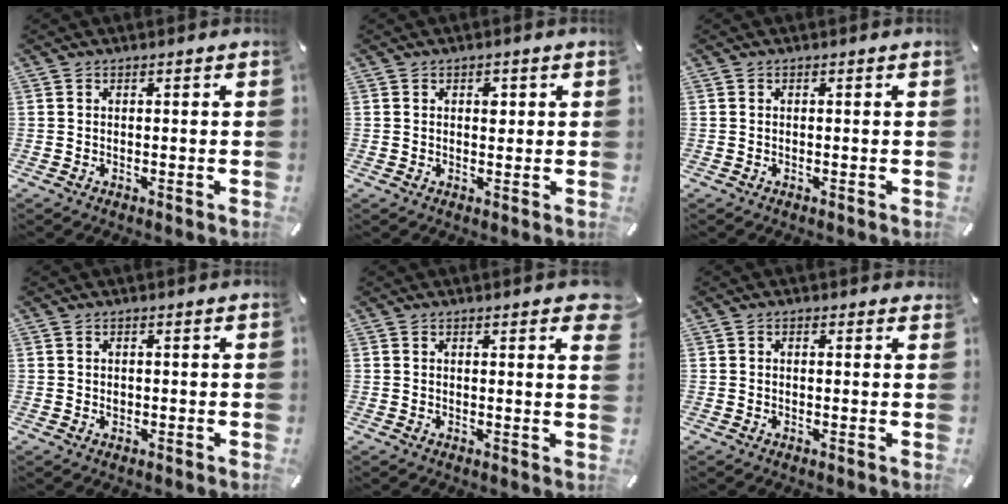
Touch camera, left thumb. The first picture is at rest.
{"total": 2.2, "force": [0.7, 1.6, 1.4], "torque": [-0.007, -0.004, 0.006]}
{"total": 0.0}
{"total": 0.6, "force": [0.1, 0.5, 0.2], "torque": [-0.006, 0.001, 0.002]}
{"total": 2.6, "force": [1.8, 0.5, 1.7], "torque": [-0.016, -0.014, 0.027]}
{"total": 1.1, "force": [0.5, 0.8, 0.4], "torque": [-0.001, 0.001, 0.007]}